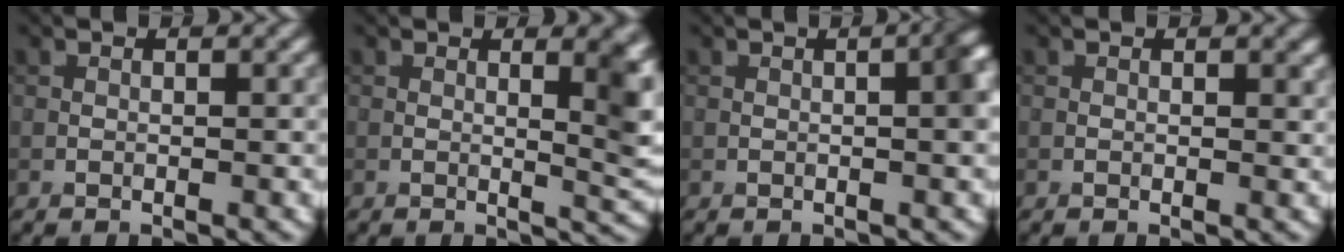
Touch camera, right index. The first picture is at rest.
{"total": 4.7, "force": [0.8, 1.5, 4.4], "torque": [-0.038, 0.000, 0.014]}
{"total": 2.5, "force": [0.0, 0.6, 2.4], "torque": [-0.026, 0.007, 0.003]}
{"total": 0.8, "force": [0.4, 0.5, 0.5], "torque": [-0.004, -0.002, 0.004]}